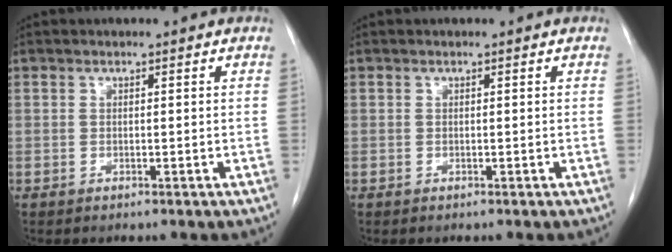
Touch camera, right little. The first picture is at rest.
{"total": 0.0}